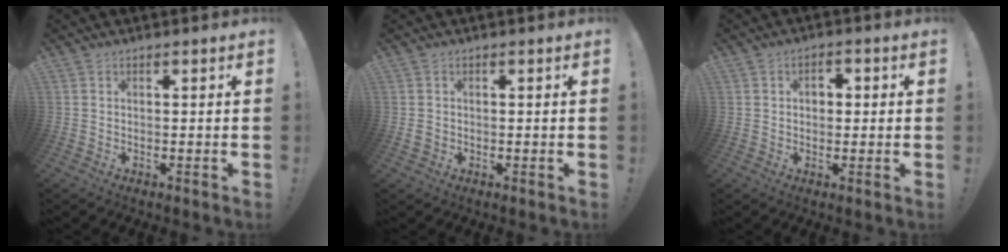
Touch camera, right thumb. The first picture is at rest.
{"total": 1.4, "force": [-0.1, 1.3, 0.5], "torque": [-0.015, 0.006, -0.001]}
{"total": 3.1, "force": [0.1, 2.5, 1.9], "torque": [-0.025, 0.004, -0.001]}